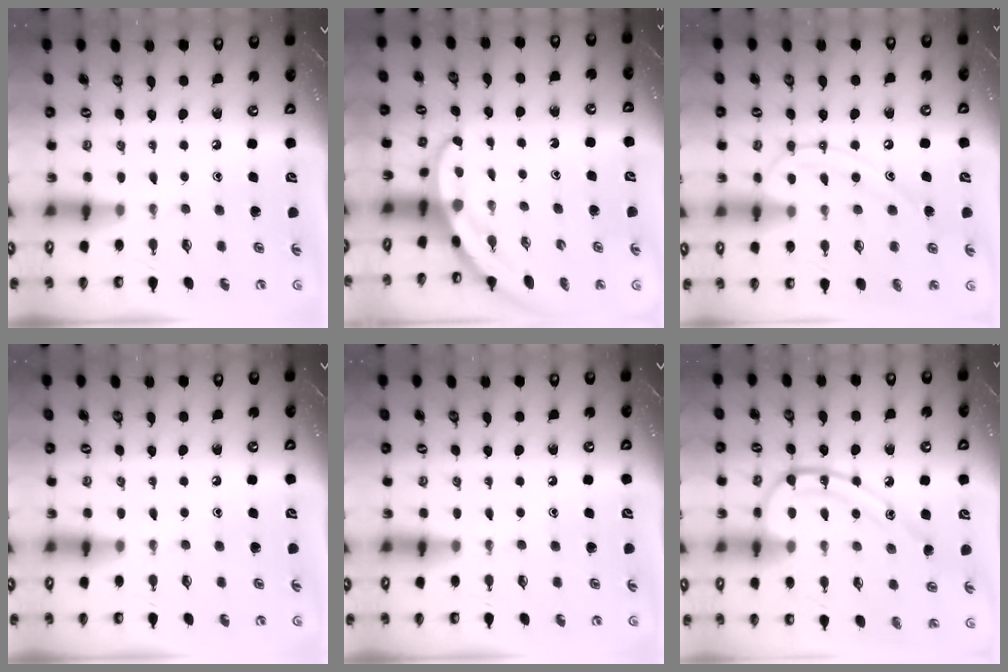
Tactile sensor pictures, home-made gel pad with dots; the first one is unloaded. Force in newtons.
{"total": 3.2, "press": 3.2, "slide": 0.1}
{"total": 13.0, "press": 13.0, "slide": 1.2}
{"total": 0.0}
{"total": 0.0}
{"total": 13.4, "press": 13.4, "slide": 0.8}